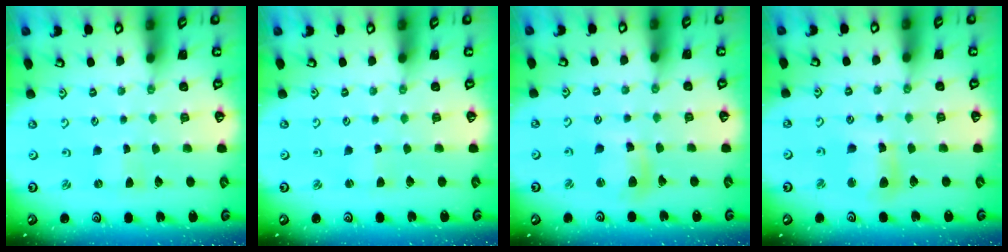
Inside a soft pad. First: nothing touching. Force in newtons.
{"total": 1.4, "press": 1.4, "slide": 0.3}
{"total": 9.7, "press": 9.6, "slide": 1.2}
{"total": 8.9, "press": 8.8, "slide": 1.3}